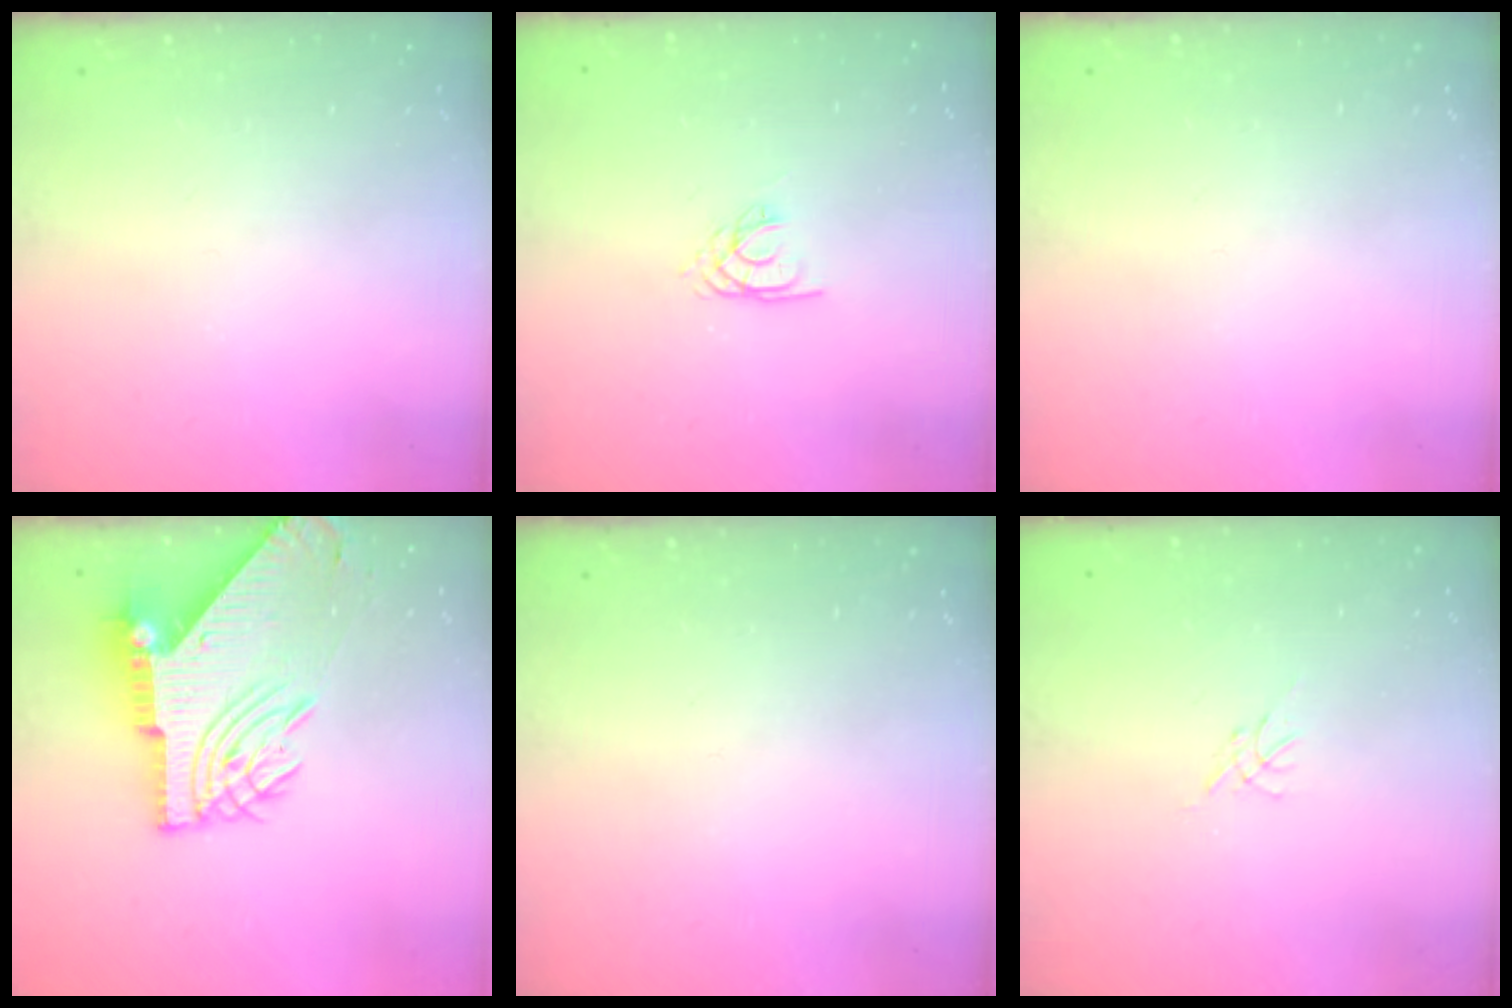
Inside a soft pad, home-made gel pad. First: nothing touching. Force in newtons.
{"total": 1.8, "press": 1.8, "slide": 0.2}
{"total": 0.0}
{"total": 13.2, "press": 13.1, "slide": 1.6}
{"total": 0.0}
{"total": 0.0}